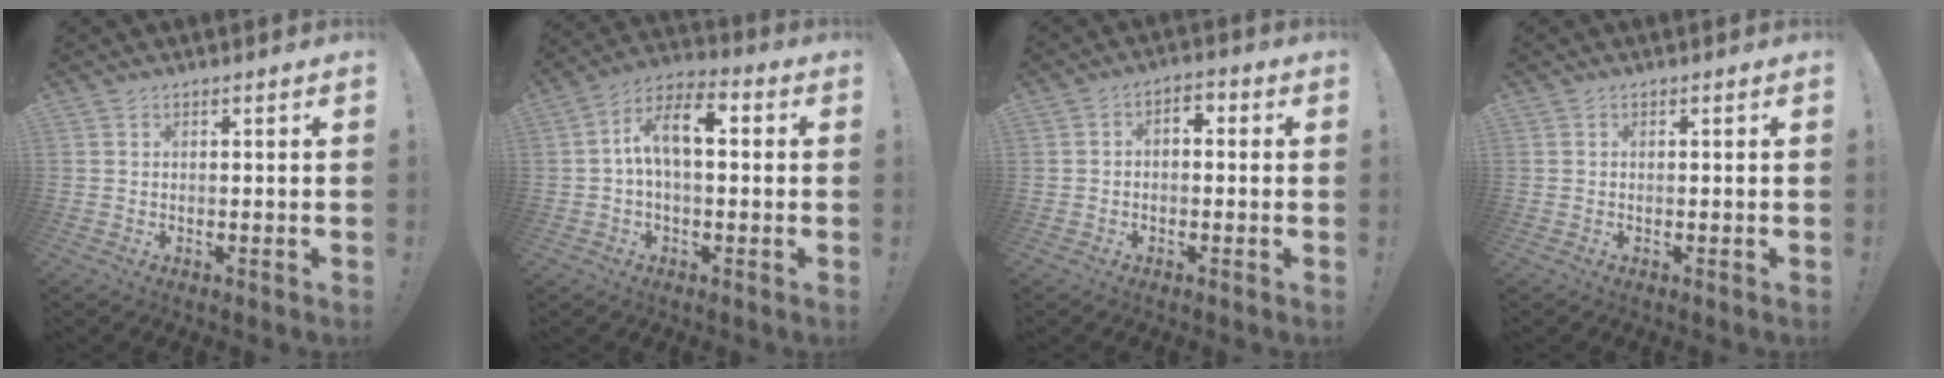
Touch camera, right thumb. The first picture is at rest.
{"total": 11.1, "force": [1.7, 5.7, 9.3], "torque": [-0.159, 0.011, 0.032]}
{"total": 3.2, "force": [-1.8, 1.9, 1.9], "torque": [-0.021, 0.008, -0.034]}
{"total": 0.0}